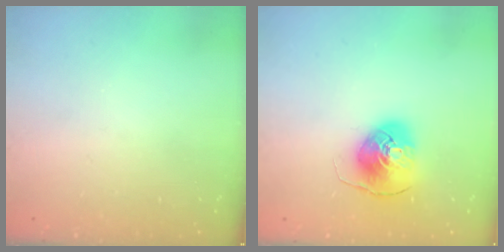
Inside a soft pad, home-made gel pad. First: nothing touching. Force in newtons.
{"total": 9.2, "press": 9.1, "slide": 1.0}